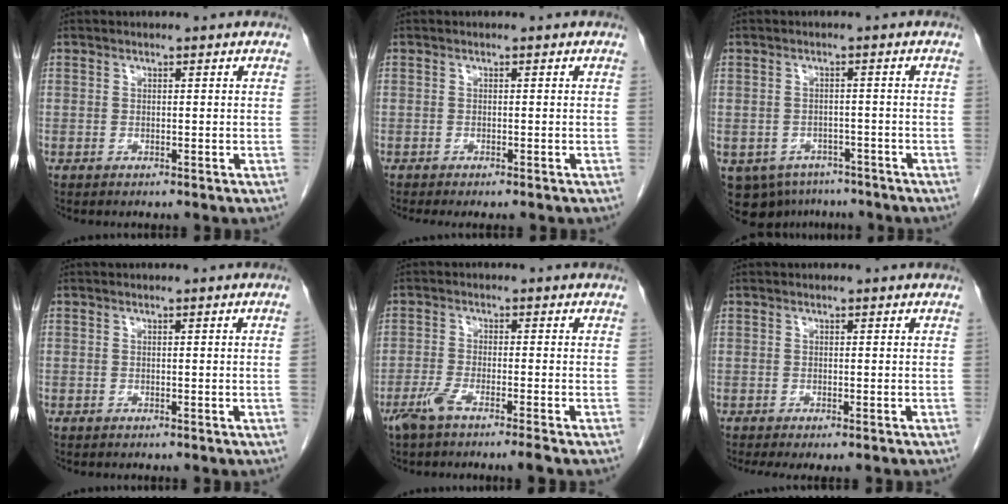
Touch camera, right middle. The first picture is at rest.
{"total": 2.3, "force": [-2.0, 0.3, 1.2], "torque": [-0.012, -0.005, -0.026]}
{"total": 9.5, "force": [-6.3, 6.6, 2.7], "torque": [-0.060, 0.001, -0.079]}
{"total": 0.6, "force": [-0.1, -0.3, 0.6], "torque": [-0.004, 0.001, -0.001]}
{"total": 4.9, "force": [-3.6, -0.4, 3.3], "torque": [-0.062, -0.007, -0.071]}
{"total": 3.6, "force": [-2.9, 0.7, 2.1], "torque": [-0.026, -0.010, -0.042]}